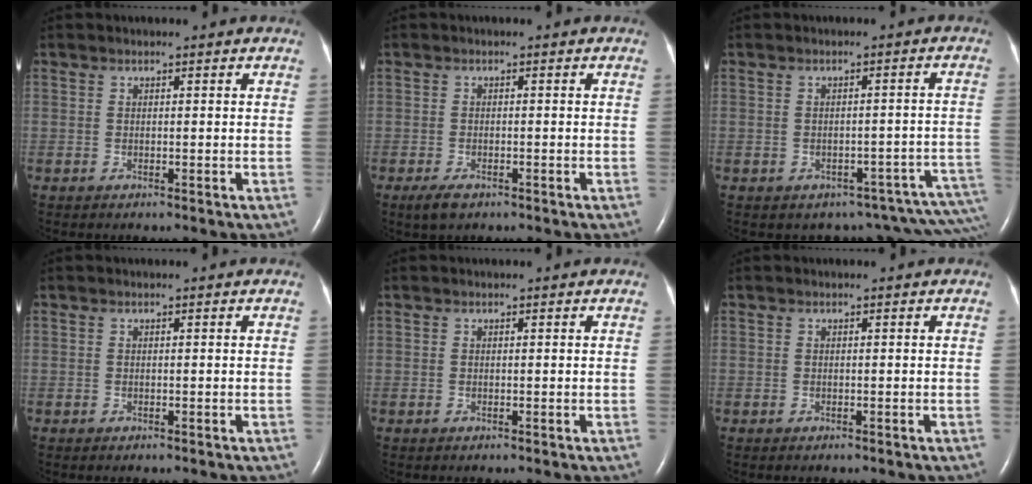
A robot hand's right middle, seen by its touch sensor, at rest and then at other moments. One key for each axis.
{"total": 2.5, "fx": -1.6, "fy": 1.1, "fz": 1.7, "tx": -0.043, "ty": -0.006, "tz": -0.024}
{"total": 12.0, "fx": -8.2, "fy": 6.2, "fz": 6.1, "tx": -0.035, "ty": 0.046, "tz": -0.080}
{"total": 0.0}
{"total": 0.0}
{"total": 0.5, "fx": -0.4, "fy": 0.2, "fz": 0.3, "tx": -0.008, "ty": 0.000, "tz": -0.004}